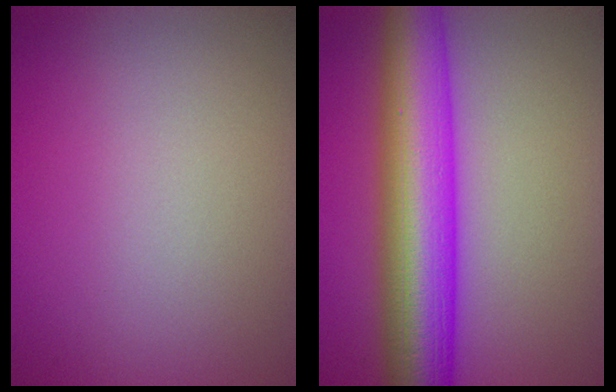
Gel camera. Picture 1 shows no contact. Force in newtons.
{"total": 10.5, "press": 10.4, "slide": 0.2}